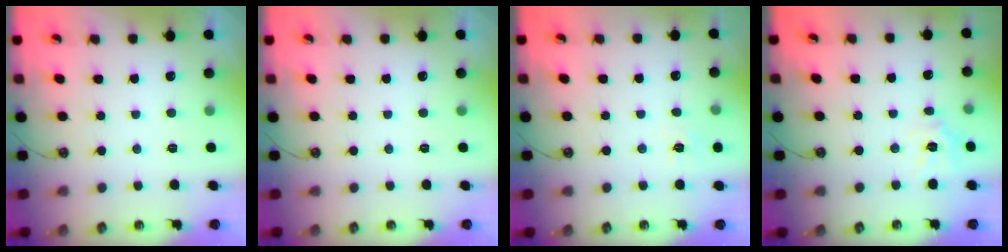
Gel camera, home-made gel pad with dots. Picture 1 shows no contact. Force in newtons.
{"total": 0.0}
{"total": 5.3, "press": 5.3, "slide": 0.7}
{"total": 8.1, "press": 8.1, "slide": 0.8}